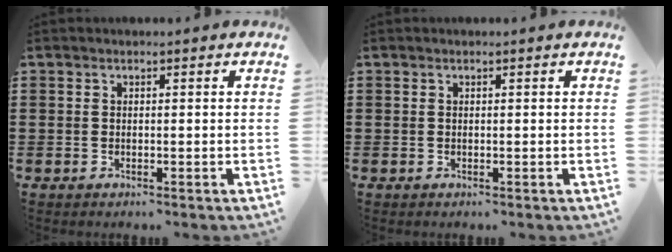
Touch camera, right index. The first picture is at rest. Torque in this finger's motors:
{"motor_torque": [0.05, 0.20, -0.04, 0.02]}